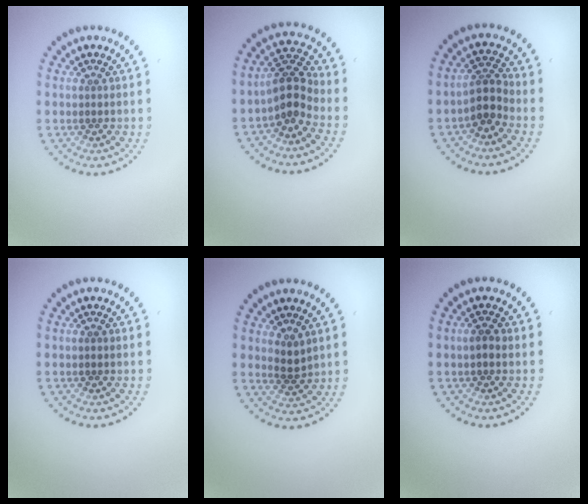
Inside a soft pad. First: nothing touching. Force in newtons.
{"total": 3.4, "press": 2.9, "slide": 1.7}
{"total": 2.5, "press": 2.0, "slide": 1.5}
{"total": 0.5, "press": 0.5, "slide": 0.1}
{"total": 1.4, "press": 1.2, "slide": 0.9}
{"total": 1.0, "press": 1.0, "slide": 0.2}